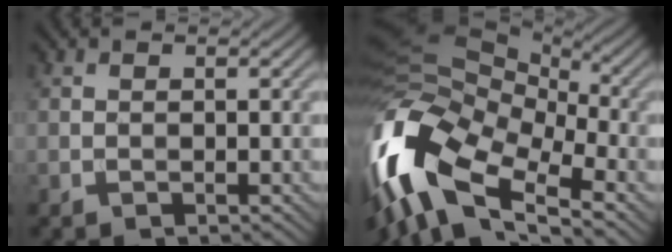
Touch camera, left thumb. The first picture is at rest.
{"total": 16.1, "force": [-6.6, 8.9, 11.8], "torque": [-0.287, -0.005, -0.132]}